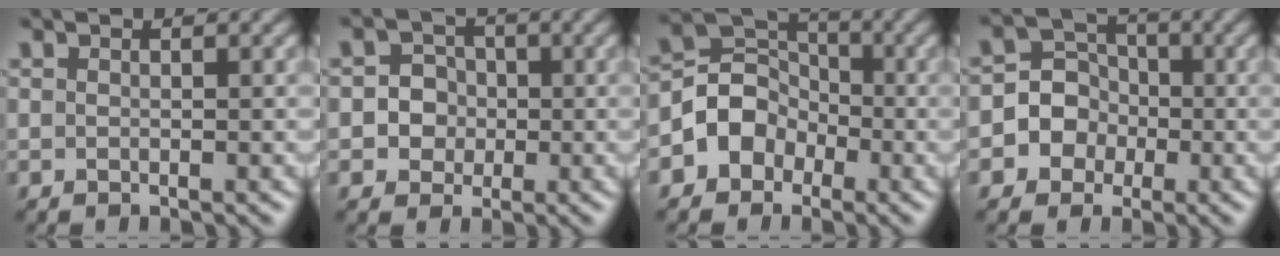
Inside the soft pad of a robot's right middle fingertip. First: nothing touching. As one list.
[{"total": 3.4, "force": [-0.1, 3.2, 1.2], "torque": [0.005, 0.009, -0.021]}, {"total": 4.5, "force": [-1.8, 3.8, 1.6], "torque": [-0.006, 0.011, -0.048]}, {"total": 5.8, "force": [-1.5, 5.4, 1.3], "torque": [-0.008, 0.020, -0.048]}]